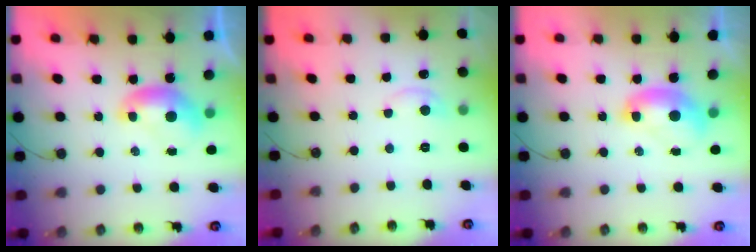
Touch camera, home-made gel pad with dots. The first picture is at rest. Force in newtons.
{"total": 1.0, "press": 0.7, "slide": 0.8}
{"total": 2.0, "press": 2.0, "slide": 0.0}